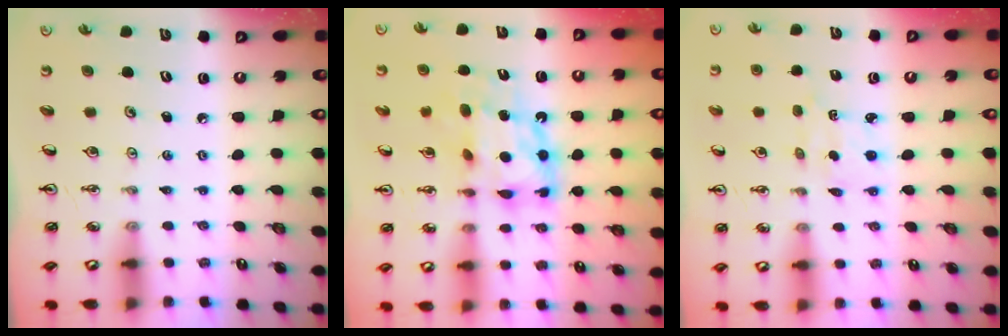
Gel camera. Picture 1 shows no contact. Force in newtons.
{"total": 11.4, "press": 11.4, "slide": 1.1}
{"total": 1.8, "press": 1.8, "slide": 0.5}